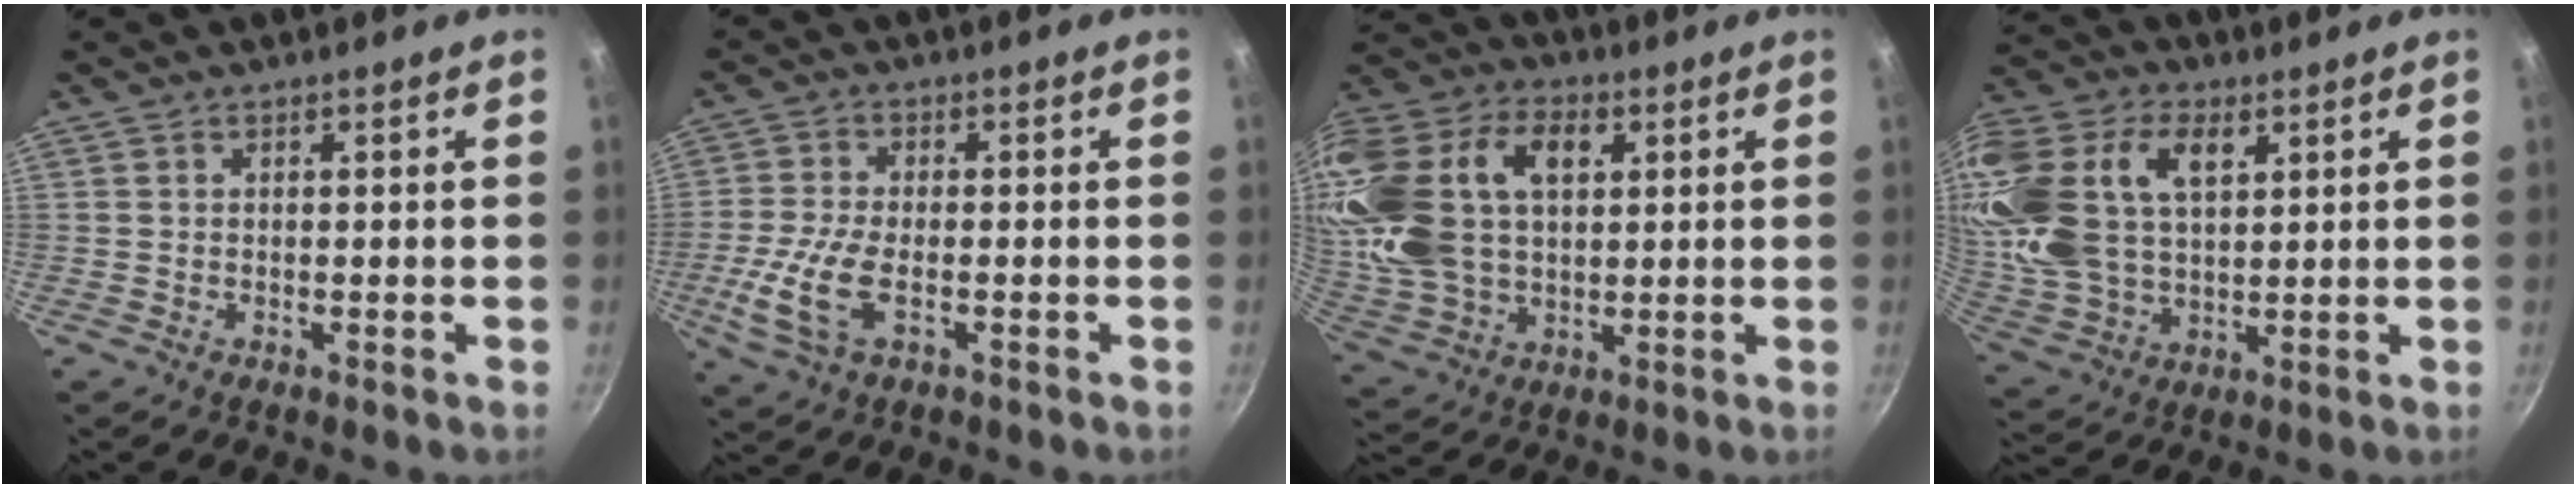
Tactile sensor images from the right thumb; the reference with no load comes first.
{"total": 9.2, "force": [-2.6, 4.4, 7.6], "torque": [-0.170, 0.001, -0.056]}
{"total": 24.8, "force": [5.9, 16.2, 17.7], "torque": [-0.361, 0.010, 0.110]}
{"total": 24.8, "force": [8.4, 16.0, 17.0], "torque": [-0.372, 0.009, 0.161]}